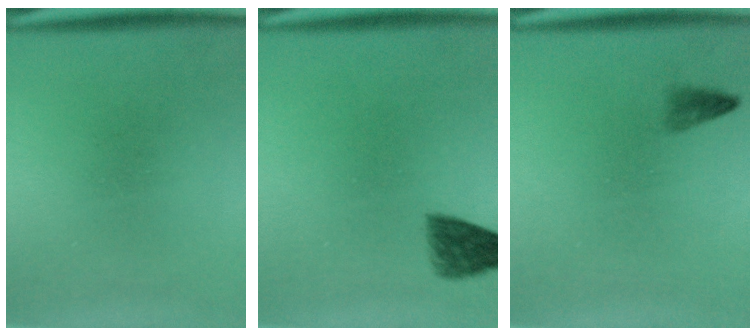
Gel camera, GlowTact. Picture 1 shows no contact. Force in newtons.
{"total": 3.8}
{"total": 1.2}